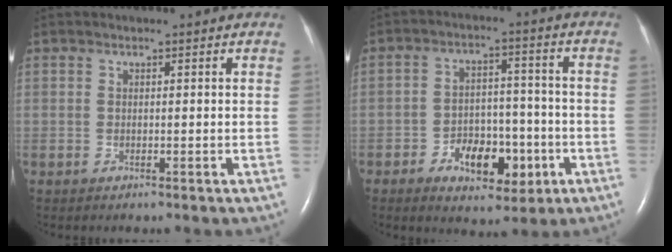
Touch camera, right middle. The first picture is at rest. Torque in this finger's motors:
{"motor_torque": [0.67, -0.88, 0.11, 0.05]}